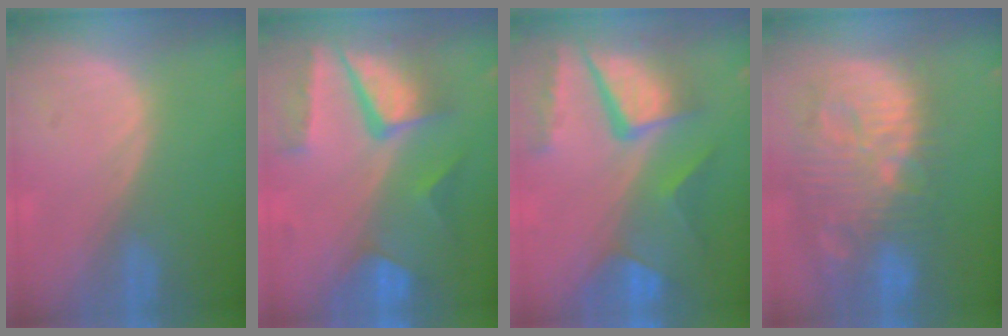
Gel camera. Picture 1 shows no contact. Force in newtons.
{"total": 10.5, "press": 8.8, "slide": 5.7}
{"total": 11.2, "press": 9.3, "slide": 6.3}
{"total": 14.4, "press": 12.5, "slide": 7.1}